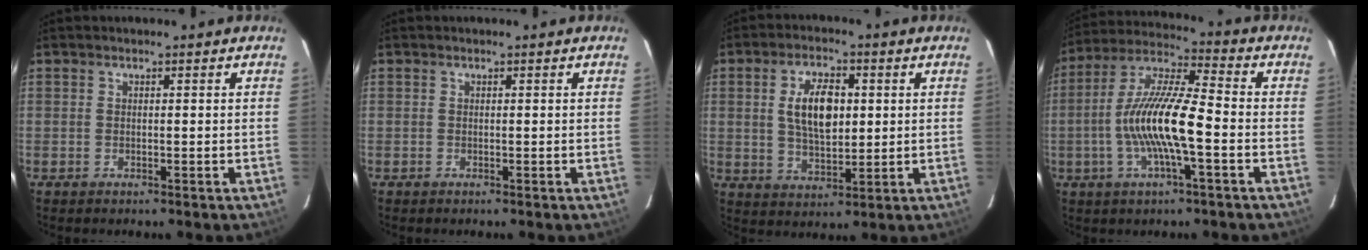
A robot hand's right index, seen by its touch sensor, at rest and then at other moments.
{"total": 0.0}
{"total": 9.5, "force": [1.7, 4.7, 8.0], "torque": [-0.150, 0.006, 0.036]}
{"total": 14.1, "force": [-3.2, 2.5, 13.5], "torque": [-0.268, 0.004, -0.065]}